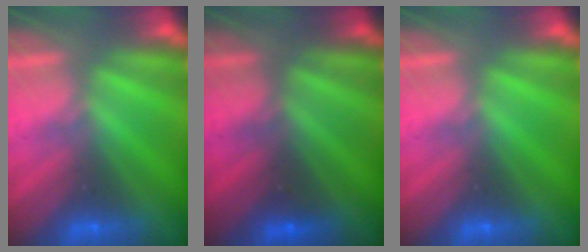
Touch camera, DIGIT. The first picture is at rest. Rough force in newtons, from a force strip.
{"total": 1.8}
{"total": 0.0}